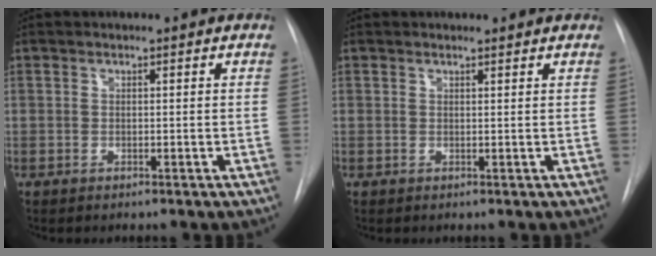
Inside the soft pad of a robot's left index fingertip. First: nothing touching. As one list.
[{"total": 1.4, "force": [1.4, 0.2, 0.0], "torque": [-0.010, 0.003, 0.016]}]